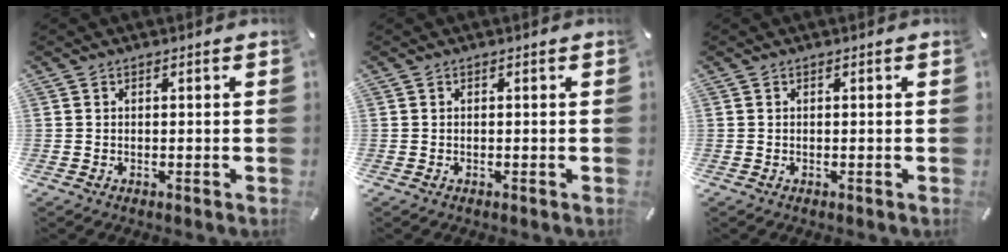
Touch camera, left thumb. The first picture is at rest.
{"total": 0.0}
{"total": 0.0}